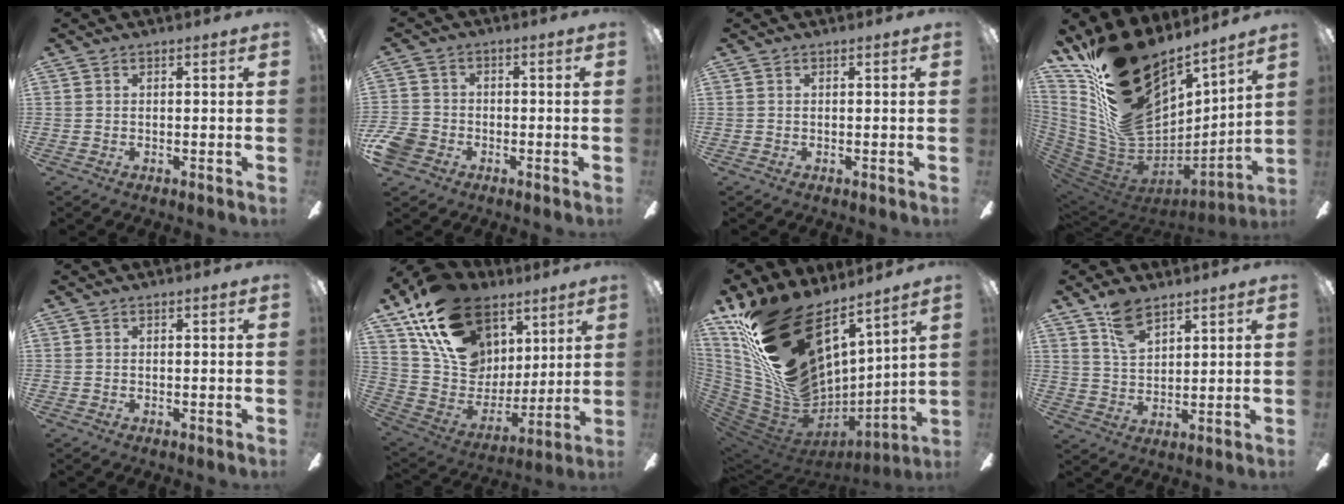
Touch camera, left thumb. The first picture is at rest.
{"total": 6.6, "force": [-3.0, 5.1, 2.8], "torque": [-0.077, 0.020, -0.060]}
{"total": 0.0}
{"total": 27.6, "force": [16.6, 14.3, 16.7], "torque": [-0.306, -0.131, 0.328]}
{"total": 0.0}
{"total": 22.5, "force": [13.6, 14.4, 10.7], "torque": [-0.194, -0.064, 0.260]}
{"total": 28.7, "force": [16.5, 15.8, 17.4], "torque": [-0.313, -0.124, 0.333]}
{"total": 8.4, "force": [5.9, 4.0, 4.4], "torque": [-0.085, -0.020, 0.109]}